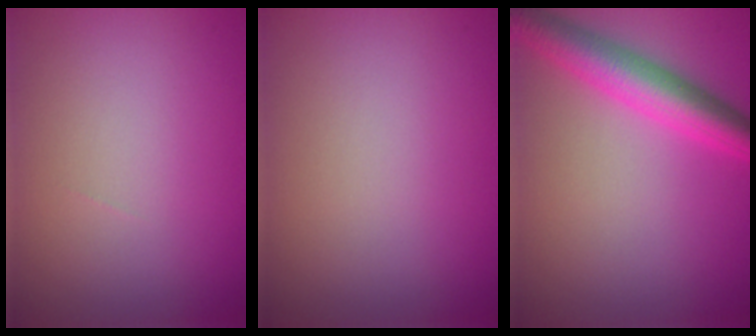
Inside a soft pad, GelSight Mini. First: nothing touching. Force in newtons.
{"total": 0.0}
{"total": 5.3, "press": 5.3, "slide": 0.2}